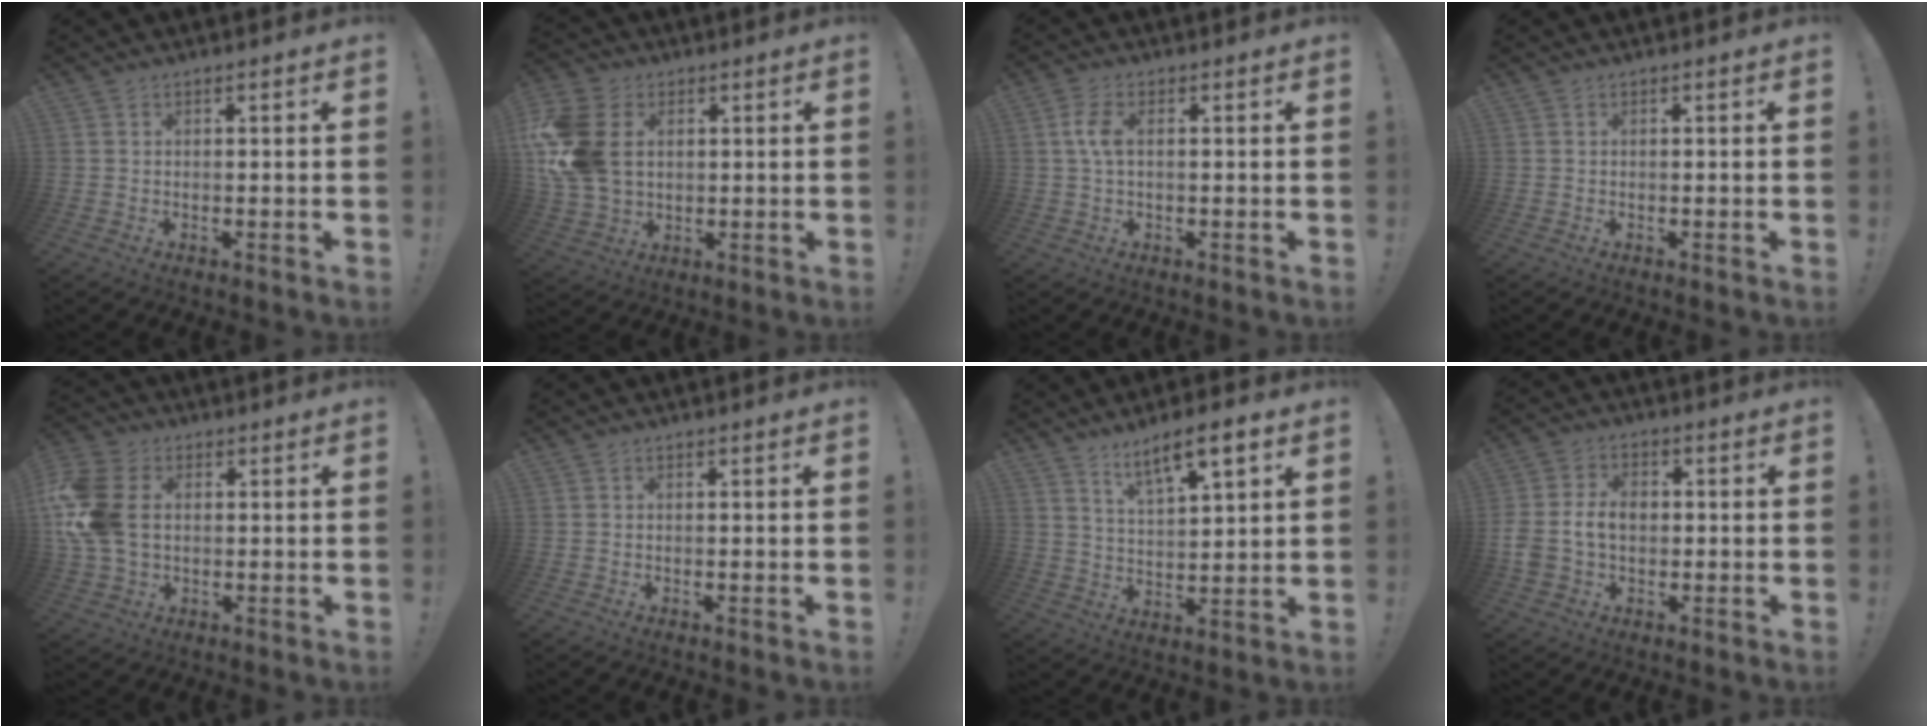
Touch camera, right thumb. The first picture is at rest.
{"total": 17.8, "force": [3.1, 13.1, 11.7], "torque": [-0.236, -0.005, 0.061]}
{"total": 5.1, "force": [0.6, 2.3, 4.5], "torque": [-0.092, 0.000, 0.006]}
{"total": 0.0}
{"total": 15.6, "force": [1.2, 11.0, 11.0], "torque": [-0.224, 0.003, 0.025]}
{"total": 0.0}
{"total": 9.4, "force": [6.4, 2.2, 6.5], "torque": [-0.099, -0.034, 0.107]}
{"total": 10.3, "force": [-0.5, 7.5, 7.0], "torque": [-0.150, 0.006, -0.008]}